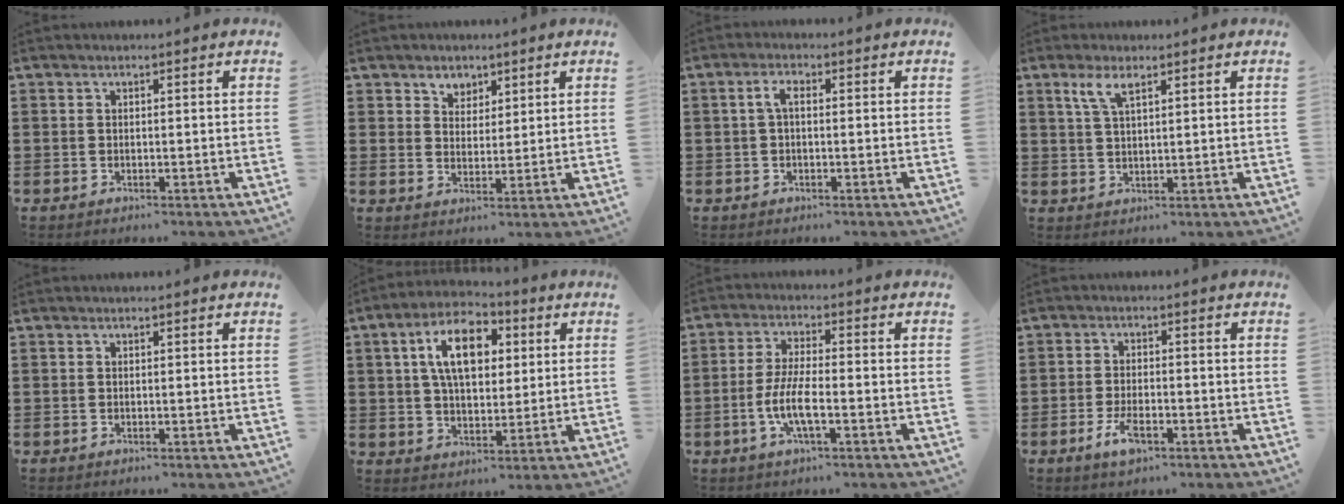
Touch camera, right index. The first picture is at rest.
{"total": 3.3, "force": [2.3, 2.3, 0.1], "torque": [-0.017, 0.011, 0.042]}
{"total": 2.3, "force": [0.1, 0.9, 2.1], "torque": [-0.042, 0.005, -0.001]}
{"total": 3.7, "force": [2.1, 1.1, 2.8], "torque": [-0.062, 0.006, 0.036]}
{"total": 0.0}
{"total": 10.0, "force": [3.0, 5.5, 7.8], "torque": [-0.157, 0.012, 0.047]}
{"total": 6.4, "force": [-2.2, 1.4, 5.8], "torque": [-0.131, -0.013, -0.049]}
{"total": 4.3, "force": [-2.1, 1.7, 3.4], "torque": [-0.077, -0.004, -0.042]}